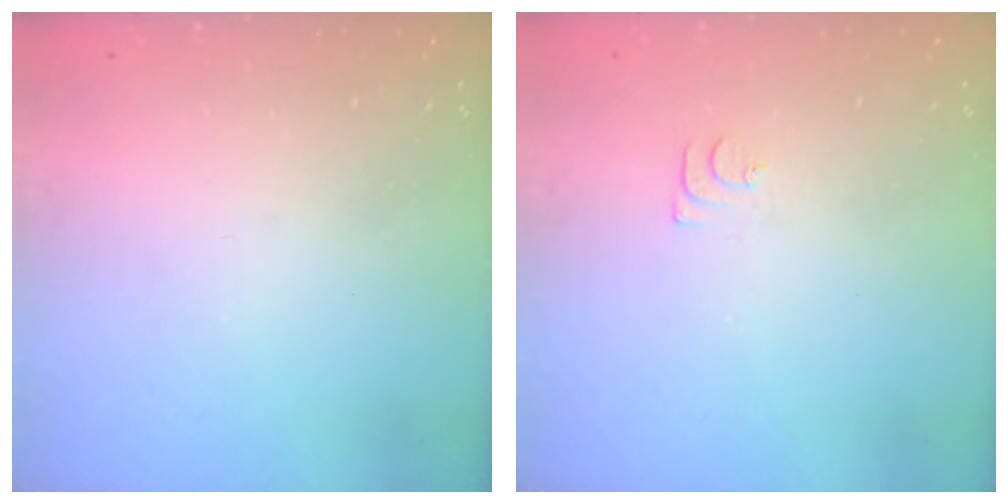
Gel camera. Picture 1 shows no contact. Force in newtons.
{"total": 5.2, "press": 5.1, "slide": 0.6}